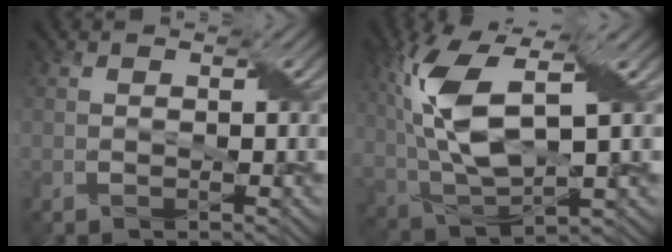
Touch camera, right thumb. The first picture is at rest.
{"total": 11.8, "force": [2.4, 5.3, 10.3], "torque": [-0.241, 0.000, 0.054]}